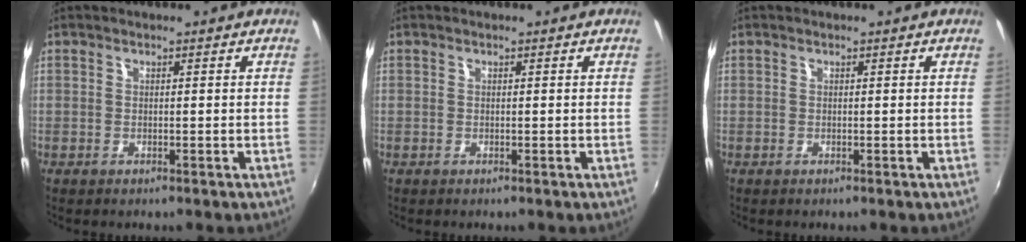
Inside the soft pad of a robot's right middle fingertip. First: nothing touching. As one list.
[{"total": 0.0}, {"total": 0.0}]